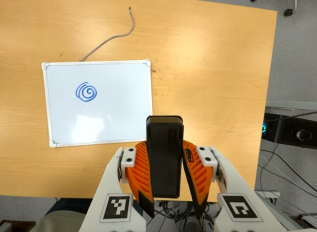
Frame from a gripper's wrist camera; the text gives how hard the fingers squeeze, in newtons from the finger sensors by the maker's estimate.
{"total": 11.0, "left": 8.6, "right": 13.3}